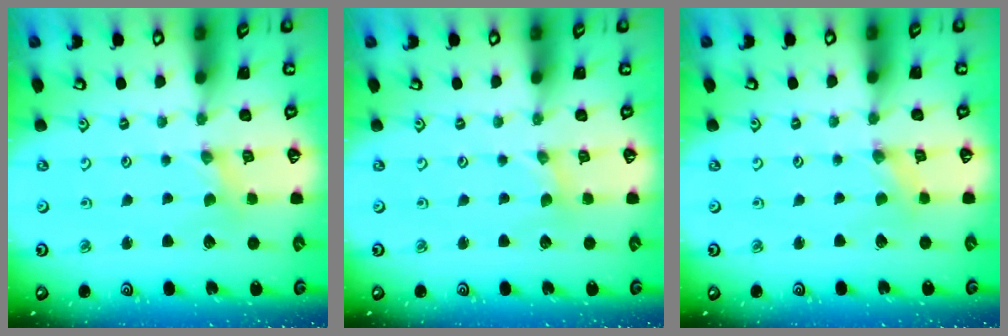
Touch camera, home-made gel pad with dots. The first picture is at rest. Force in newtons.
{"total": 0.0}
{"total": 0.0}